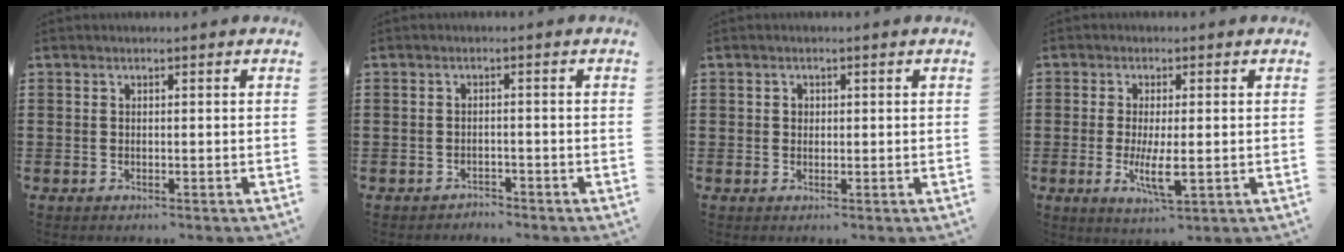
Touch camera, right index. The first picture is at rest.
{"total": 1.6, "force": [-1.6, 0.2, -0.1], "torque": [-0.004, 0.003, -0.037]}
{"total": 0.9, "force": [0.2, 0.8, 0.3], "torque": [-0.008, 0.004, 0.004]}
{"total": 5.9, "force": [-1.0, 1.7, 5.6], "torque": [-0.113, -0.012, -0.019]}